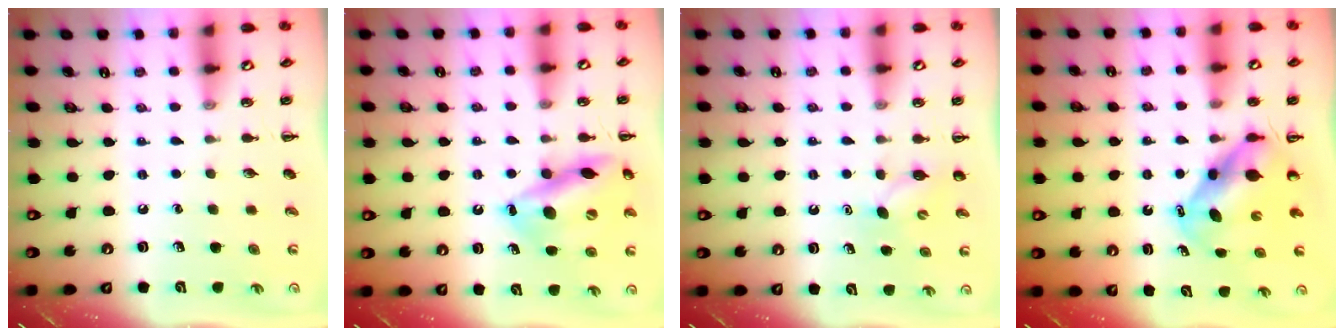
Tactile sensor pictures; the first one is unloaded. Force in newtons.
{"total": 16.1, "press": 15.7, "slide": 3.3}
{"total": 4.2, "press": 4.1, "slide": 0.9}
{"total": 6.3, "press": 6.2, "slide": 1.3}